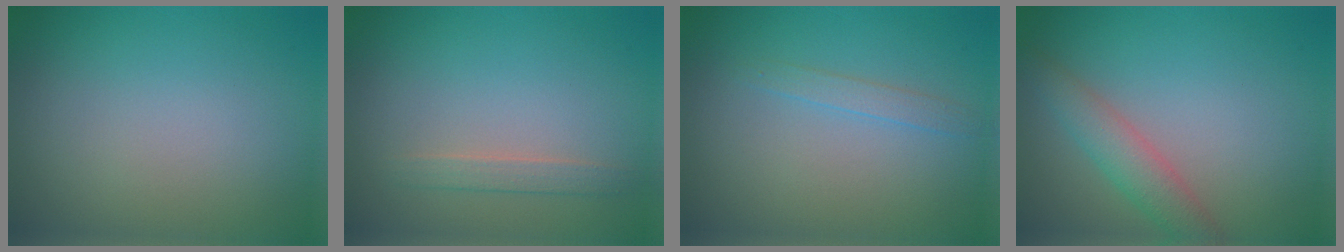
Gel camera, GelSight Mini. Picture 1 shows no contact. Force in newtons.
{"total": 1.3, "press": 1.3, "slide": 0.1}
{"total": 1.1, "press": 1.1, "slide": 0.2}
{"total": 2.9, "press": 2.9, "slide": 0.1}